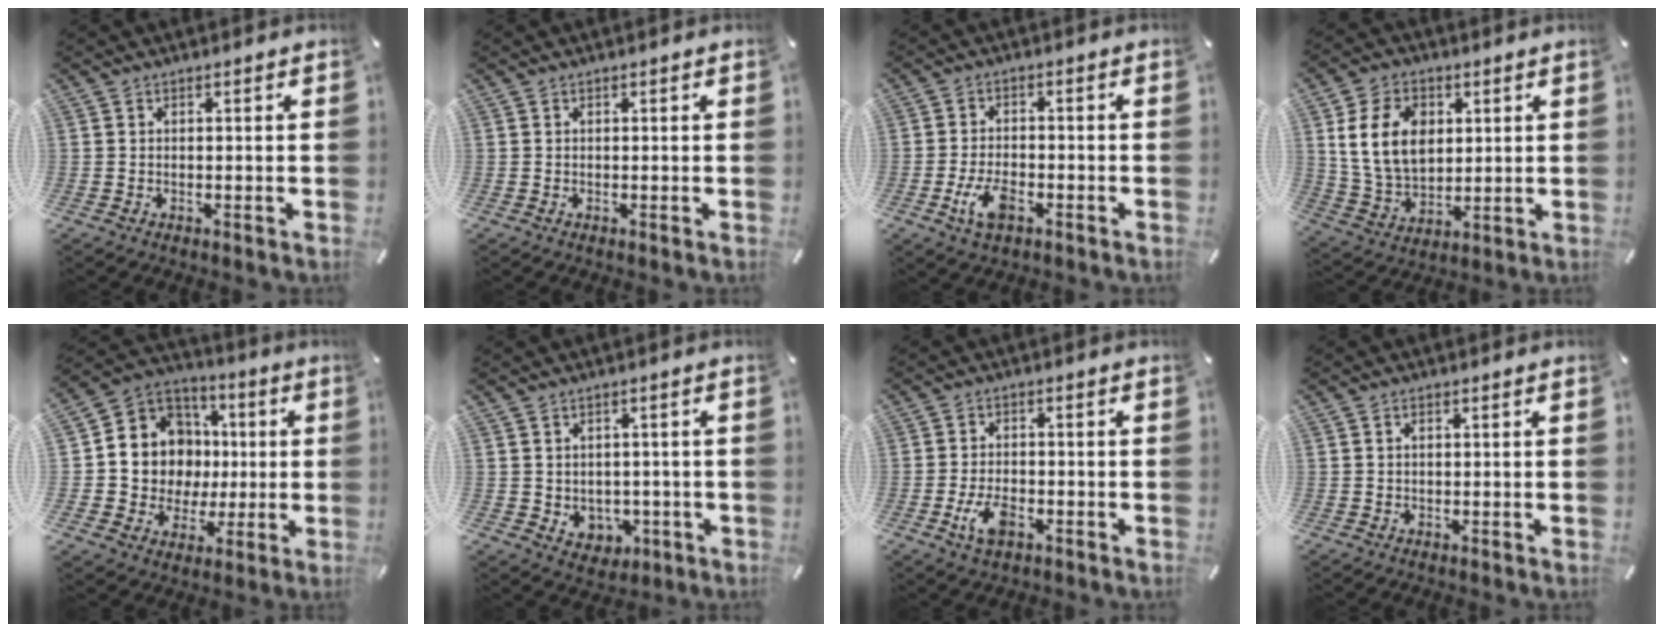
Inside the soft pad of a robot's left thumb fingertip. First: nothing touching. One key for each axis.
{"total": 0.0}
{"total": 6.5, "fx": -2.8, "fy": 3.4, "fz": 4.8, "tx": -0.107, "ty": 0.006, "tz": -0.053}
{"total": 12.8, "fx": 3.2, "fy": 9.6, "fz": 7.9, "tx": -0.160, "ty": 0.002, "tz": 0.057}
{"total": 12.3, "fx": 0.5, "fy": 12.1, "fz": 2.2, "tx": -0.045, "ty": -0.025, "tz": 0.025}
{"total": 4.4, "fx": 0.7, "fy": 4.2, "fz": 0.8, "tx": -0.009, "ty": -0.005, "tz": 0.013}
{"total": 5.9, "fx": -2.5, "fy": 3.2, "fz": 4.3, "tx": -0.101, "ty": 0.004, "tz": -0.049}
{"total": 0.9, "fx": 0.2, "fy": 0.5, "fz": 0.7, "tx": -0.015, "ty": 0.004, "tz": 0.002}